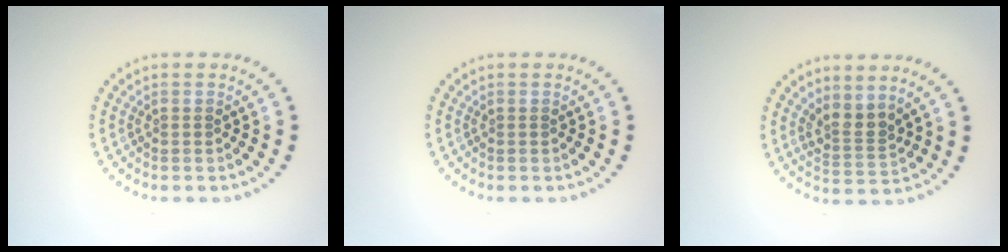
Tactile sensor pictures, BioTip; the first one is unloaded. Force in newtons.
{"total": 0.0}
{"total": 2.5, "press": 1.8, "slide": 1.8}